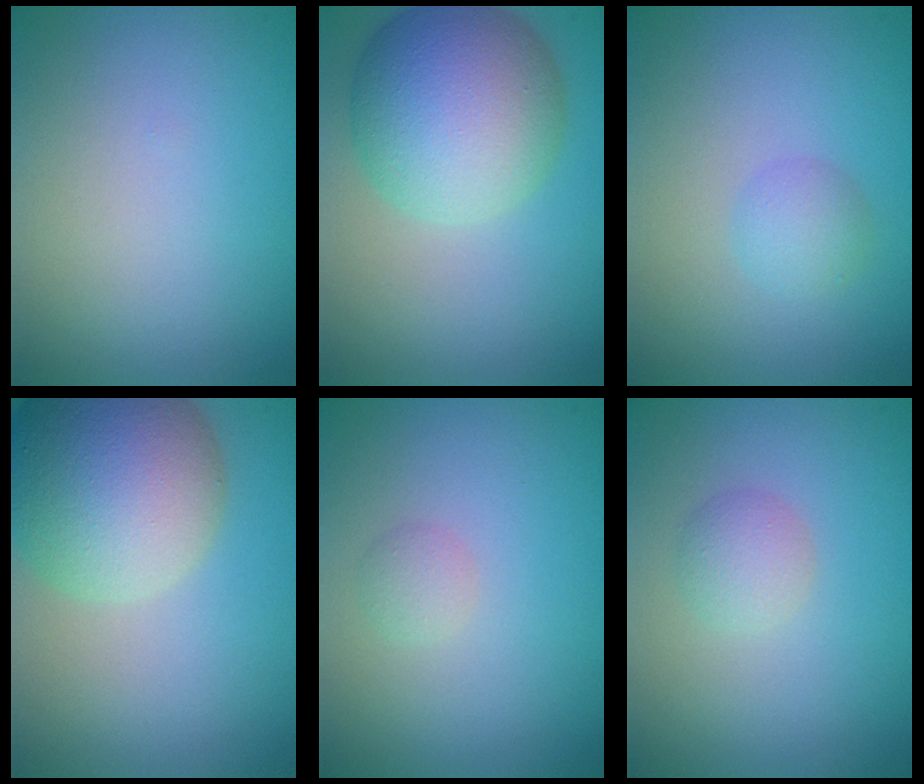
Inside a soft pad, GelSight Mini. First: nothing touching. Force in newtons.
{"total": 9.4, "press": 9.4, "slide": 0.2}
{"total": 1.7, "press": 1.7, "slide": 0.0}
{"total": 11.1, "press": 11.1, "slide": 0.5}
{"total": 1.0, "press": 1.0, "slide": 0.0}
{"total": 1.8, "press": 1.8, "slide": 0.1}